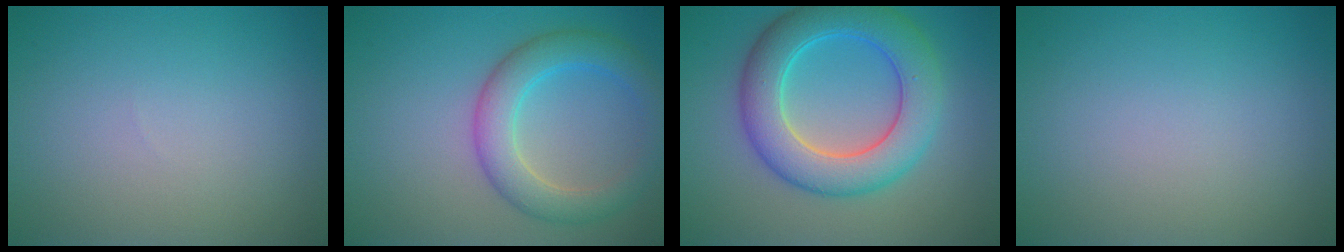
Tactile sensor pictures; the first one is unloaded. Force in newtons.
{"total": 4.9, "press": 4.9, "slide": 0.1}
{"total": 7.6, "press": 7.6, "slide": 0.2}
{"total": 0.0}